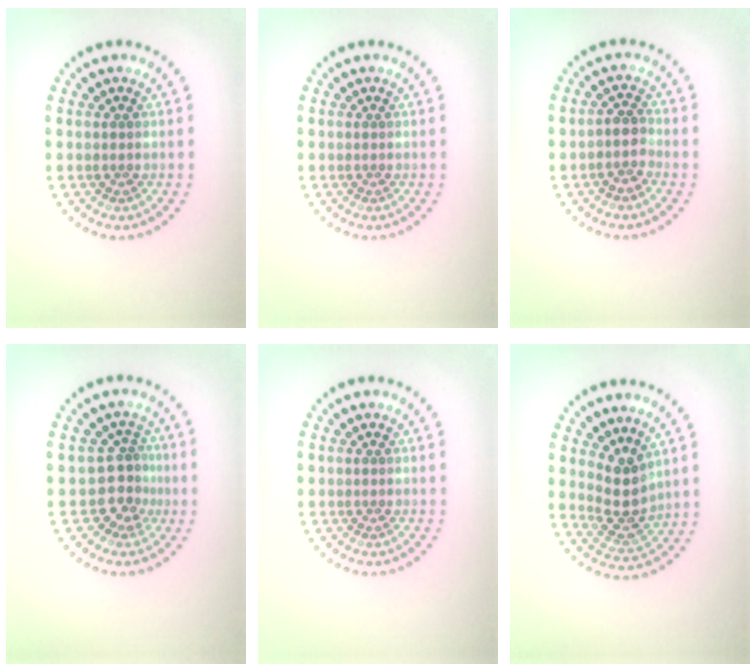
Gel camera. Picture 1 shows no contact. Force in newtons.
{"total": 0.0}
{"total": 2.1, "press": 1.6, "slide": 1.3}
{"total": 2.8, "press": 2.0, "slide": 2.0}
{"total": 0.0}
{"total": 3.5, "press": 3.0, "slide": 1.8}